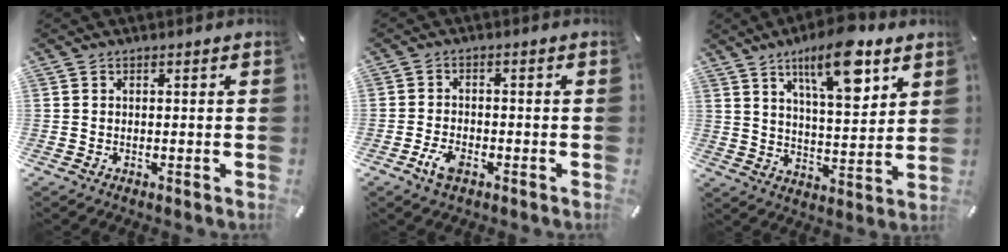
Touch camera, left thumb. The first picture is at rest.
{"total": 4.4, "force": [-2.3, 2.3, 2.9], "torque": [-0.074, 0.003, -0.048]}
{"total": 15.7, "force": [9.2, 5.4, 11.4], "torque": [-0.172, -0.043, 0.150]}